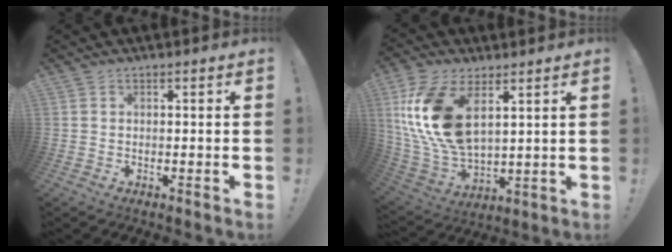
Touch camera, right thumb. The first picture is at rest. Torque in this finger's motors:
{"motor_torque": [1.52, 3.49, 1.04, -0.31, 0.38]}